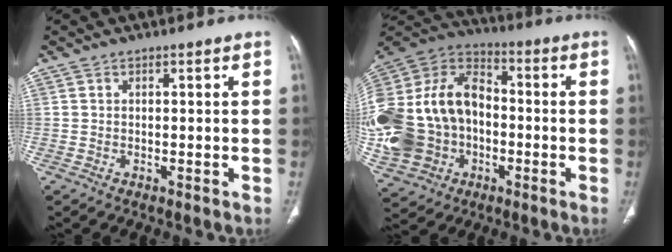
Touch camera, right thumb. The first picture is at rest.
{"total": 28.4, "force": [-4.0, 22.0, 17.5], "torque": [-0.406, 0.052, -0.065]}